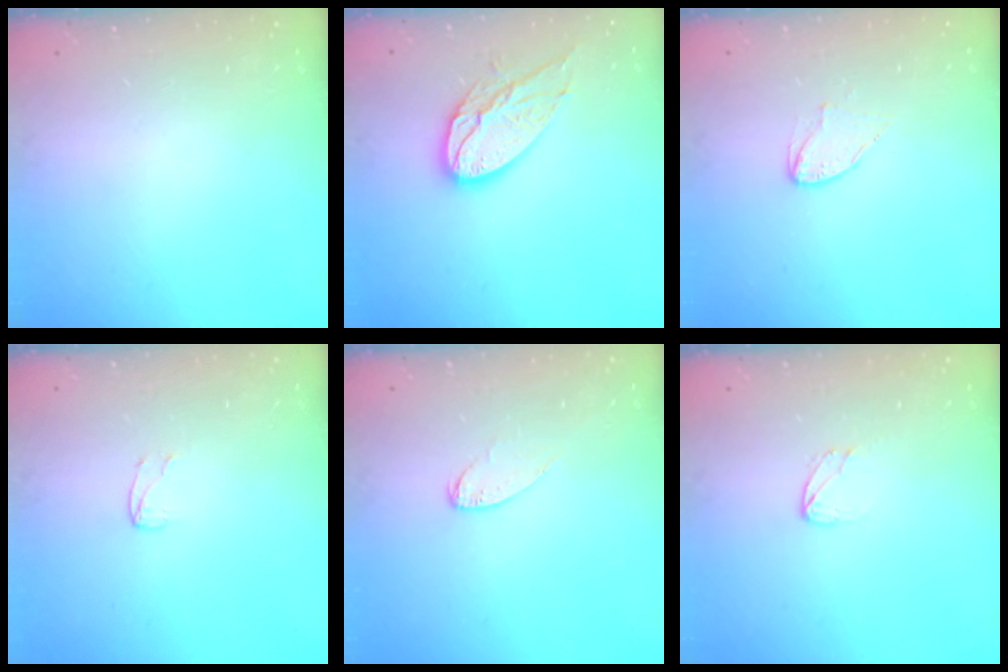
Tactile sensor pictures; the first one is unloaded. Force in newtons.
{"total": 13.1, "press": 13.1, "slide": 0.9}
{"total": 5.1, "press": 5.1, "slide": 0.2}
{"total": 3.0, "press": 3.0, "slide": 0.3}
{"total": 7.0, "press": 7.0, "slide": 0.4}
{"total": 3.8, "press": 3.8, "slide": 0.3}